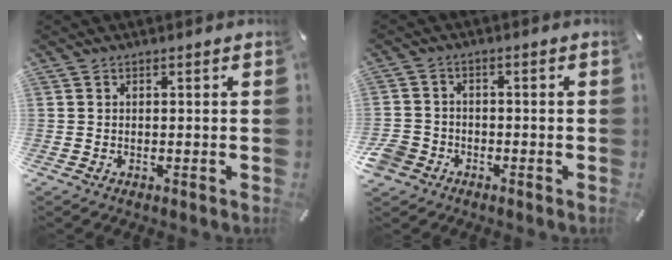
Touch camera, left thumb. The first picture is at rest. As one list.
[{"total": 4.7, "force": [-2.5, 3.8, 1.3], "torque": [-0.037, 0.009, -0.050]}]